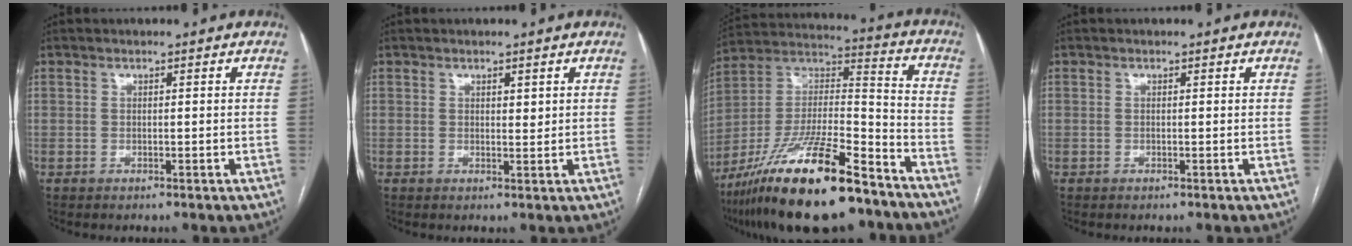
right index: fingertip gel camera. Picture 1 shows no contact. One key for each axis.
{"total": 1.3, "fx": 0.6, "fy": 0.5, "fz": 1.0, "tx": -0.014, "ty": -0.004, "tz": 0.009}
{"total": 24.4, "fx": -17.0, "fy": 4.5, "fz": 16.9, "tx": -0.309, "ty": -0.018, "tz": -0.298}
{"total": 0.0}